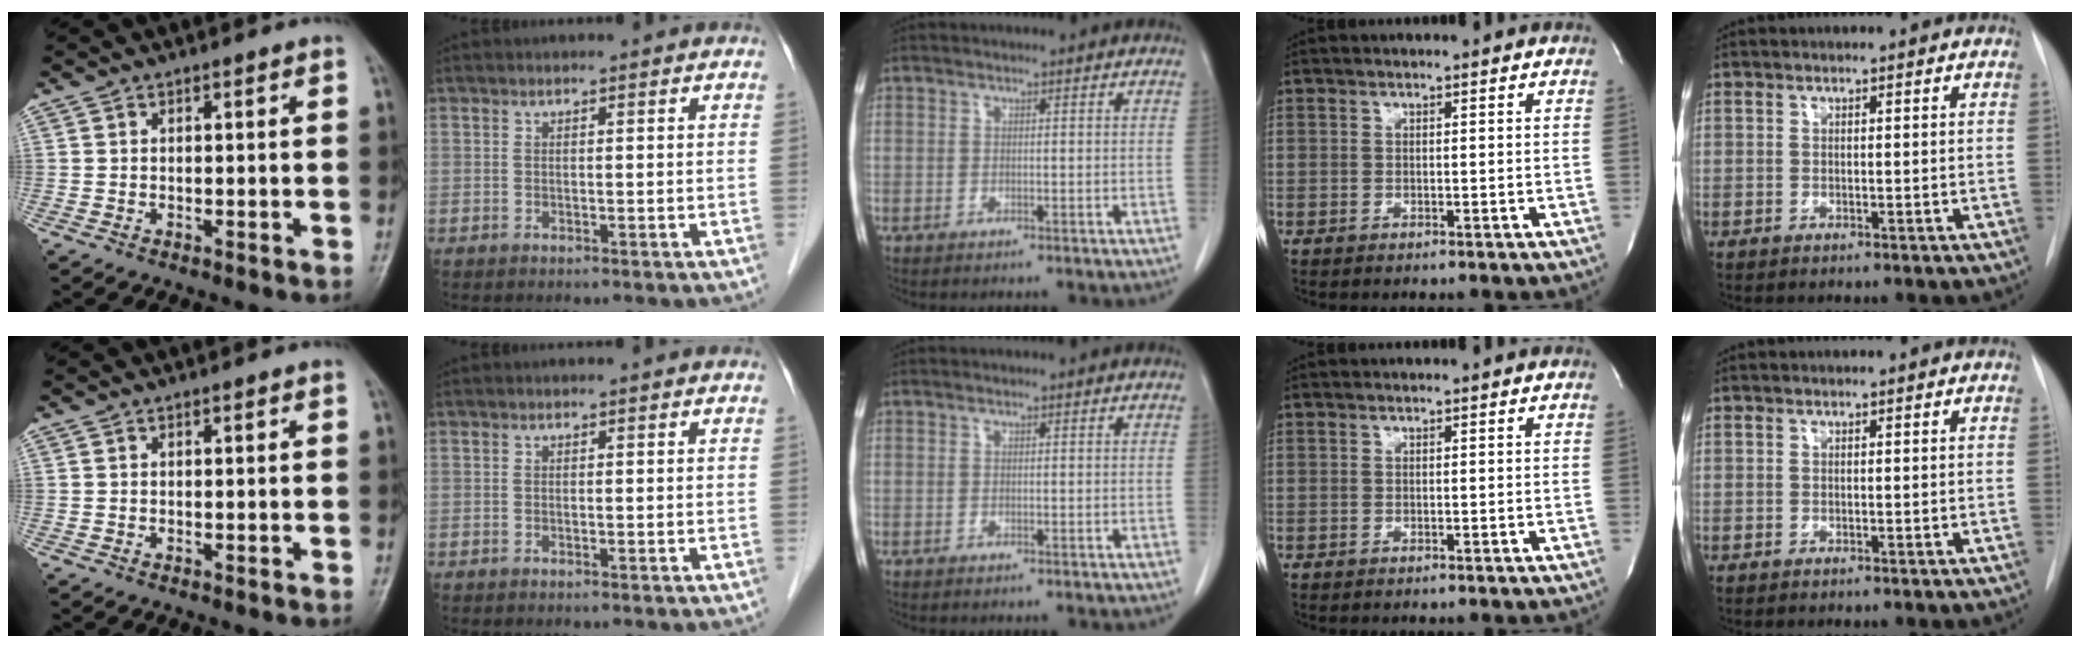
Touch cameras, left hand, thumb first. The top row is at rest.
{}